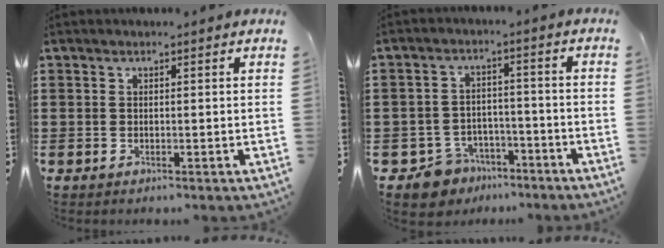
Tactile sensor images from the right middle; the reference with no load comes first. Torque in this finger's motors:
{"motor_torque": [2.14, 0.00, 0.03, 0.02]}